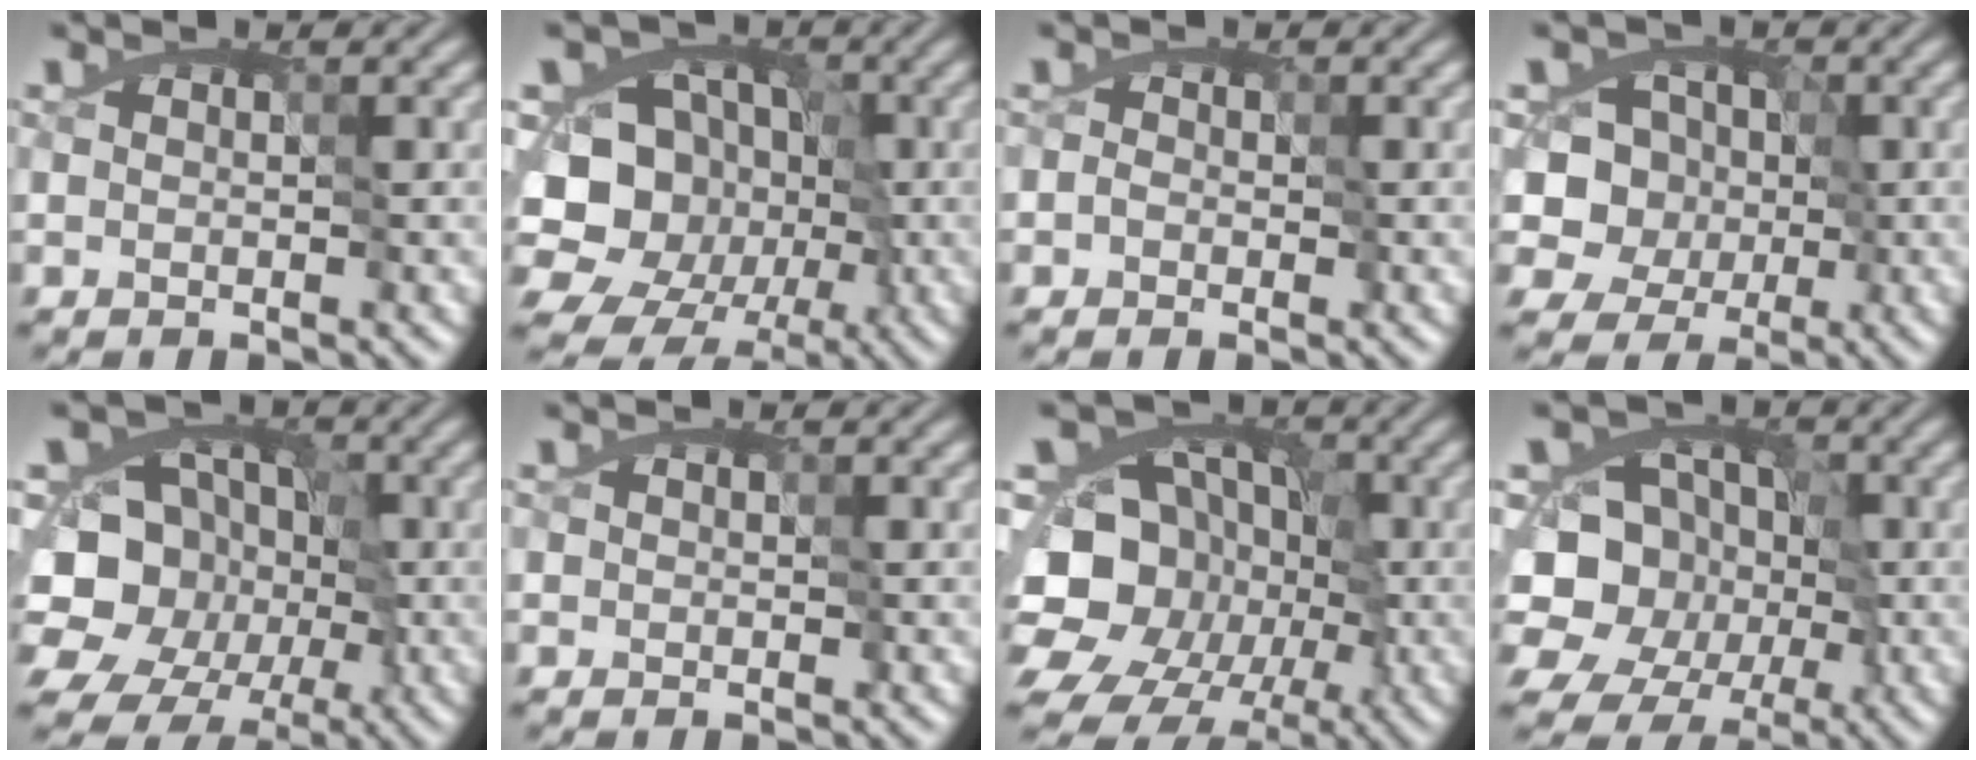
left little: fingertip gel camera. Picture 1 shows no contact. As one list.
[{"total": 13.0, "force": [-4.2, 11.2, 5.0], "torque": [-0.081, -0.004, -0.087]}, {"total": 1.9, "force": [-0.3, 1.8, 0.6], "torque": [-0.002, 0.008, -0.011]}, {"total": 6.3, "force": [-1.9, 5.7, 1.9], "torque": [-0.018, 0.022, -0.057]}, {"total": 11.8, "force": [-4.1, 10.1, 4.6], "torque": [-0.072, -0.015, -0.089]}, {"total": 0.0}, {"total": 16.5, "force": [-6.2, 14.1, 5.7], "torque": [-0.112, -0.019, -0.122]}, {"total": 10.1, "force": [-3.7, 8.6, 3.9], "torque": [-0.050, -0.006, -0.084]}]